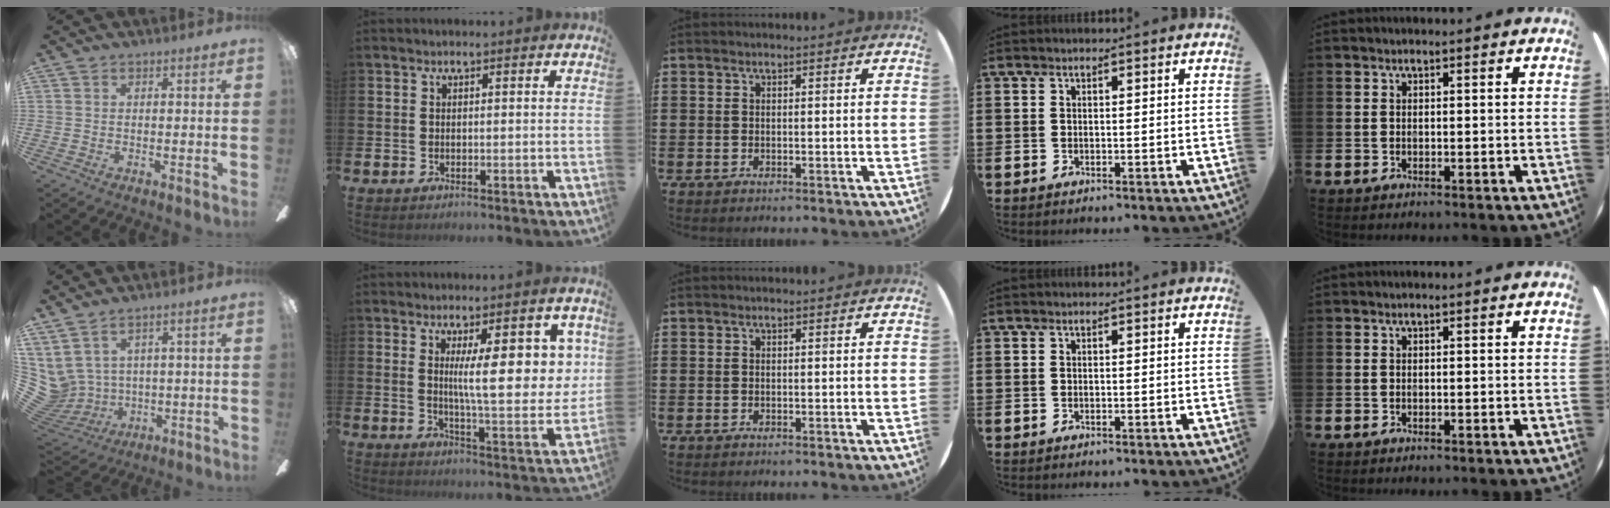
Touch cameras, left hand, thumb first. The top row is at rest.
{"thumb": {"total": 7.6, "force": [3.3, 6.4, 2.1], "torque": [-0.099, -0.031, 0.072]}, "index": {"total": 10.8, "force": [3.7, 3.1, 9.6], "torque": [-0.159, -0.014, 0.057]}}